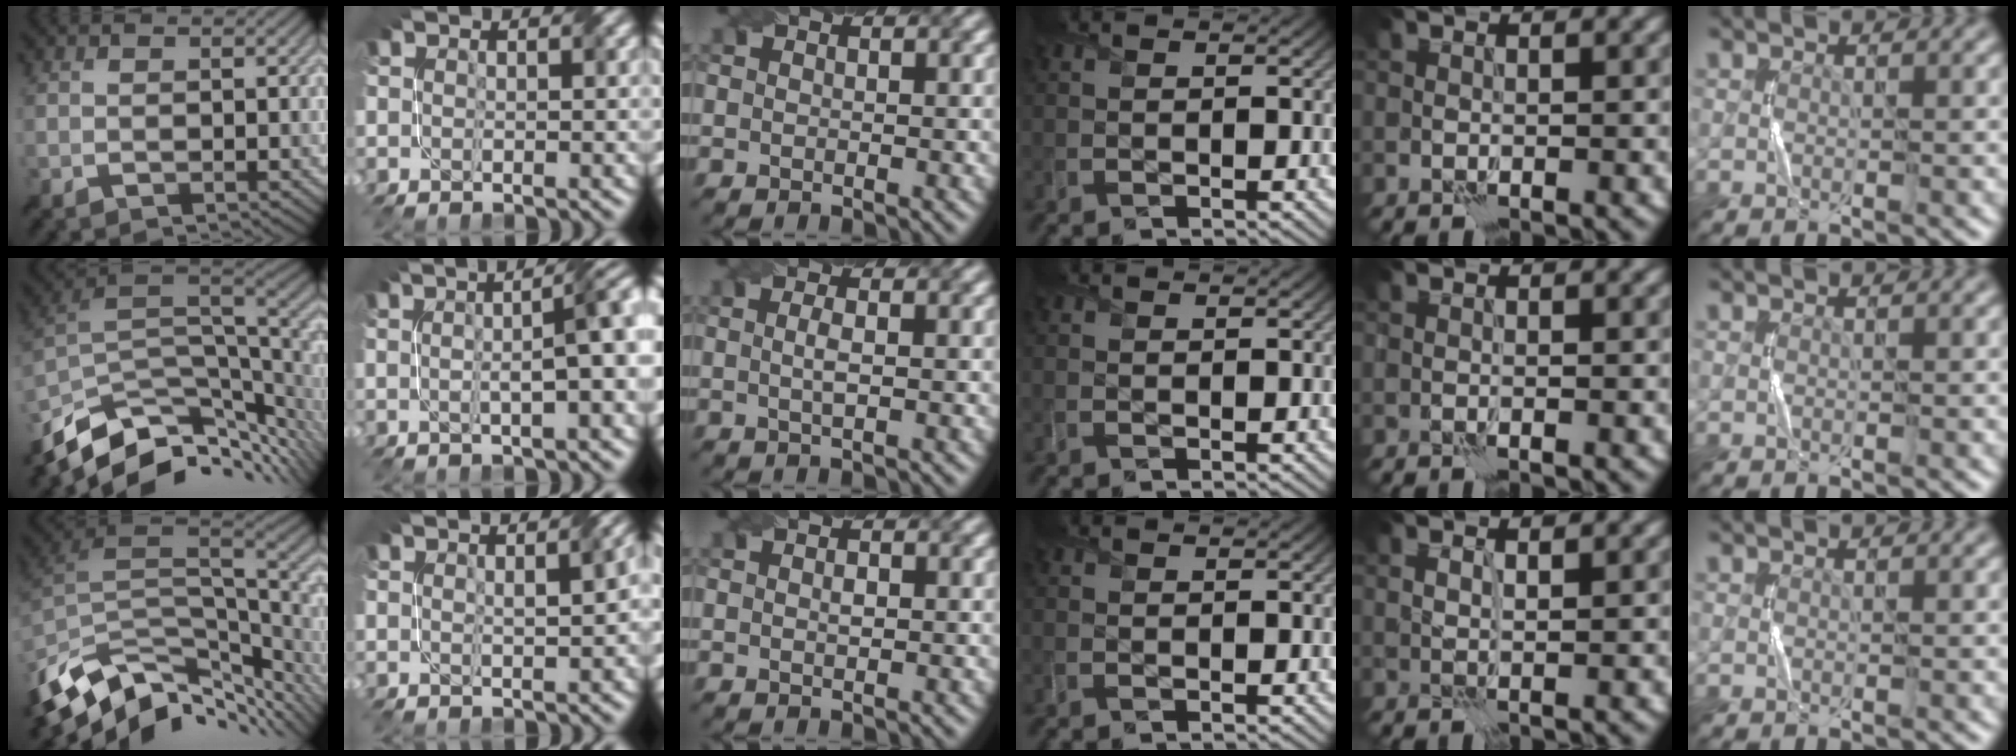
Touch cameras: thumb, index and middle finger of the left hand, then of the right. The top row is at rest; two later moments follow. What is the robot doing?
{"motion": "twist", "object": "screw"}